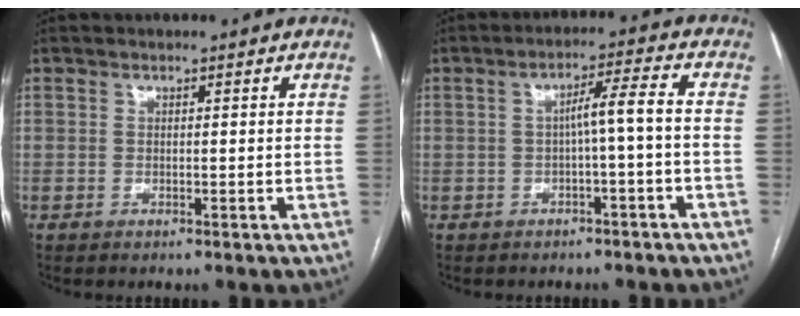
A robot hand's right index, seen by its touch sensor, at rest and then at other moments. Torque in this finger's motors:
{"motor_torque": [0.64, -0.12, 0.35, 0.07]}